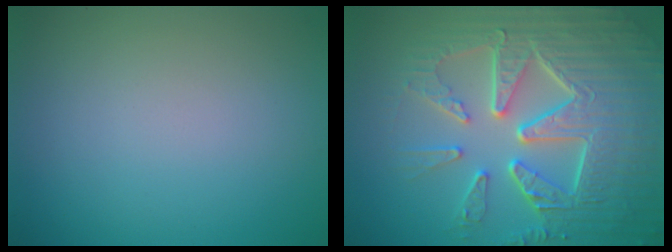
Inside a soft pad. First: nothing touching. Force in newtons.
{"total": 10.0, "press": 6.8, "slide": 7.3}